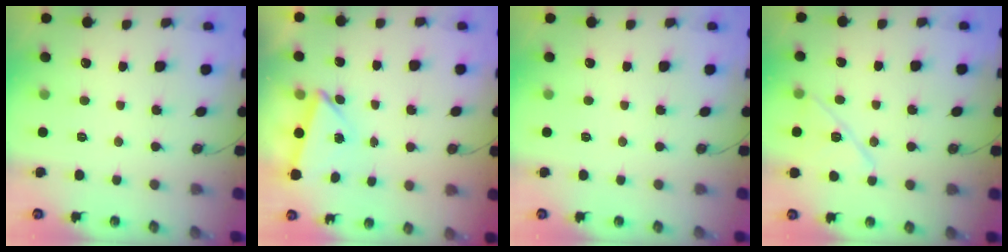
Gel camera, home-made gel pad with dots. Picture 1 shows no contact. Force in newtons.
{"total": 3.3, "press": 3.0, "slide": 1.5}
{"total": 0.0}
{"total": 12.5, "press": 12.5, "slide": 0.6}